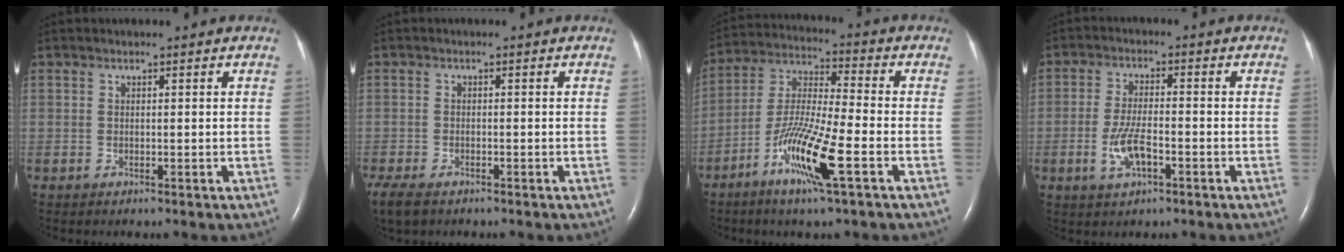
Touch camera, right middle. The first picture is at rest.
{"total": 6.5, "force": [-4.6, 2.9, 3.5], "torque": [-0.080, -0.015, -0.075]}
{"total": 12.4, "force": [-5.4, 0.6, 11.2], "torque": [-0.224, -0.011, -0.106]}
{"total": 5.4, "force": [-2.0, 1.6, 4.8], "torque": [-0.101, -0.002, -0.035]}